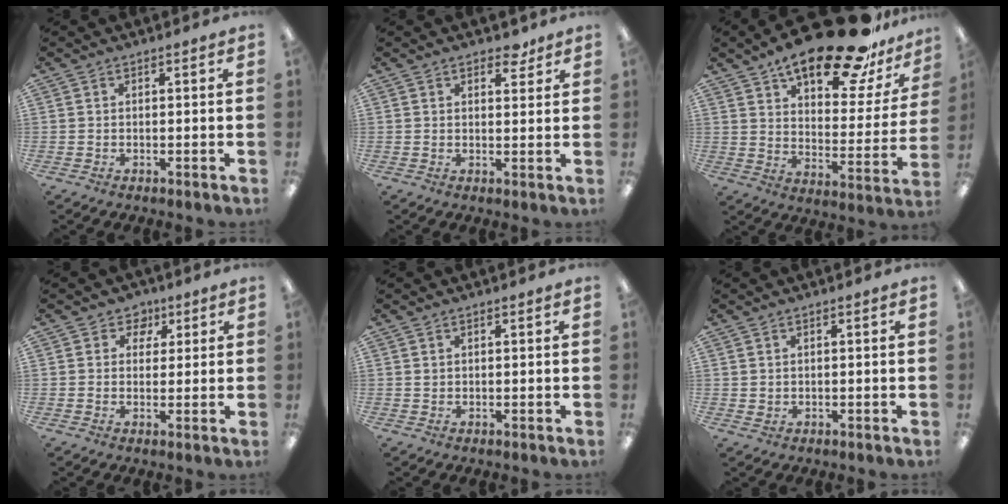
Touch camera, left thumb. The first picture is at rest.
{"total": 4.0, "force": [2.8, 2.0, 2.0], "torque": [-0.012, -0.012, 0.044]}
{"total": 22.3, "force": [17.0, 7.0, 12.6], "torque": [-0.182, -0.112, 0.281]}
{"total": 4.1, "force": [2.0, 3.5, 0.9], "torque": [-0.005, -0.006, 0.032]}
{"total": 0.7, "force": [0.4, 0.4, 0.3], "torque": [-0.006, 0.002, 0.007]}
{"total": 0.8, "force": [0.4, 0.7, 0.2], "torque": [-0.006, 0.004, 0.007]}